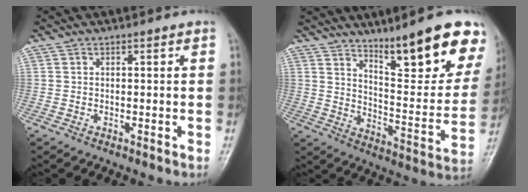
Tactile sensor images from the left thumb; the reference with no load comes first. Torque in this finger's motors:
{"motor_torque": [0.55, 0.39, 1.21, -1.56, 0.14]}